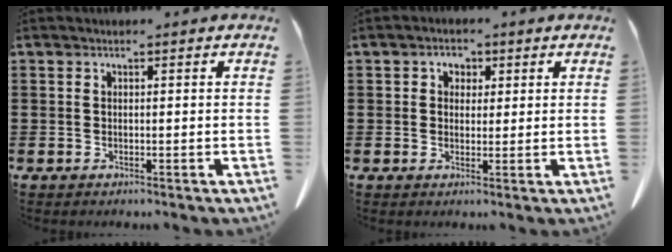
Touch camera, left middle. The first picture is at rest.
{"total": 2.0, "force": [0.6, 1.8, 0.7], "torque": [-0.021, 0.009, 0.009]}